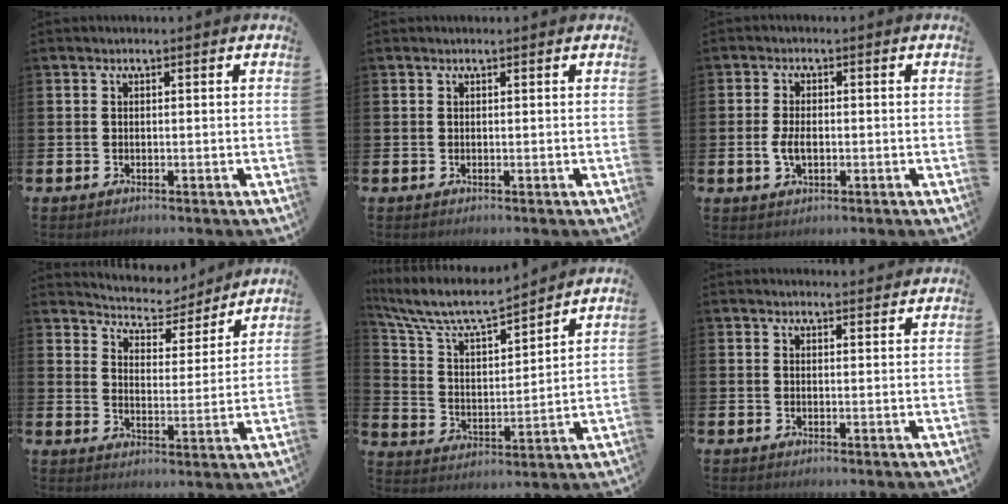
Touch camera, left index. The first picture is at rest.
{"total": 0.0}
{"total": 3.1, "force": [-0.4, 1.7, 2.5], "torque": [-0.043, 0.004, -0.009]}
{"total": 5.5, "force": [5.3, 1.6, 0.3], "torque": [-0.028, -0.047, 0.087]}
{"total": 8.3, "force": [7.6, 1.8, 2.8], "torque": [-0.093, -0.053, 0.131]}
{"total": 1.3, "force": [1.3, 0.2, 0.0], "torque": [0.010, -0.008, 0.022]}